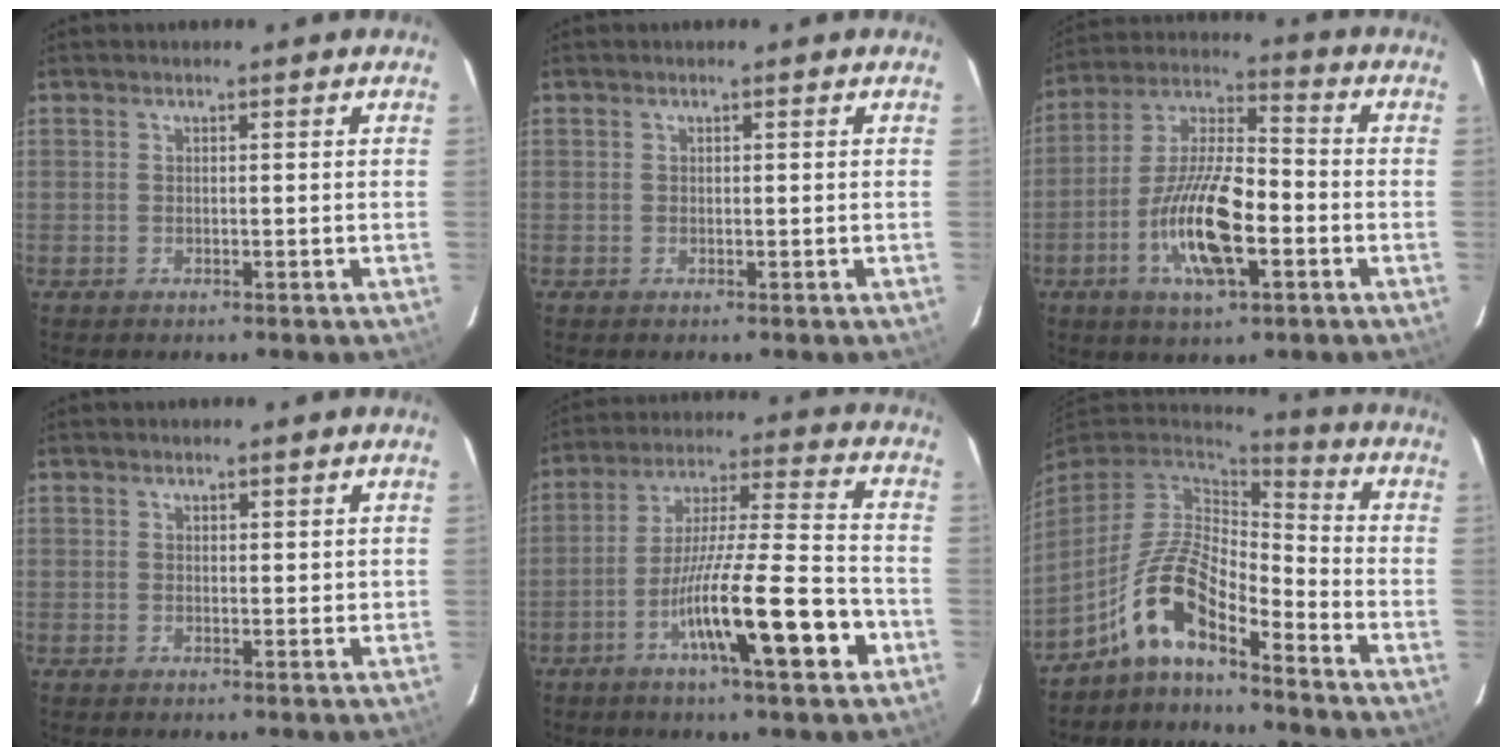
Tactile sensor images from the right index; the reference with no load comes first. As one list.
[{"total": 0.0}, {"total": 14.3, "force": [-4.5, 3.8, 13.1], "torque": [-0.260, 0.002, -0.082]}, {"total": 1.4, "force": [1.0, 0.7, 0.6], "torque": [-0.005, -0.001, 0.014]}, {"total": 15.9, "force": [-6.5, 0.9, 14.5], "torque": [-0.248, -0.008, -0.108]}, {"total": 10.4, "force": [-6.7, 2.8, 7.5], "torque": [-0.164, 0.024, -0.128]}]